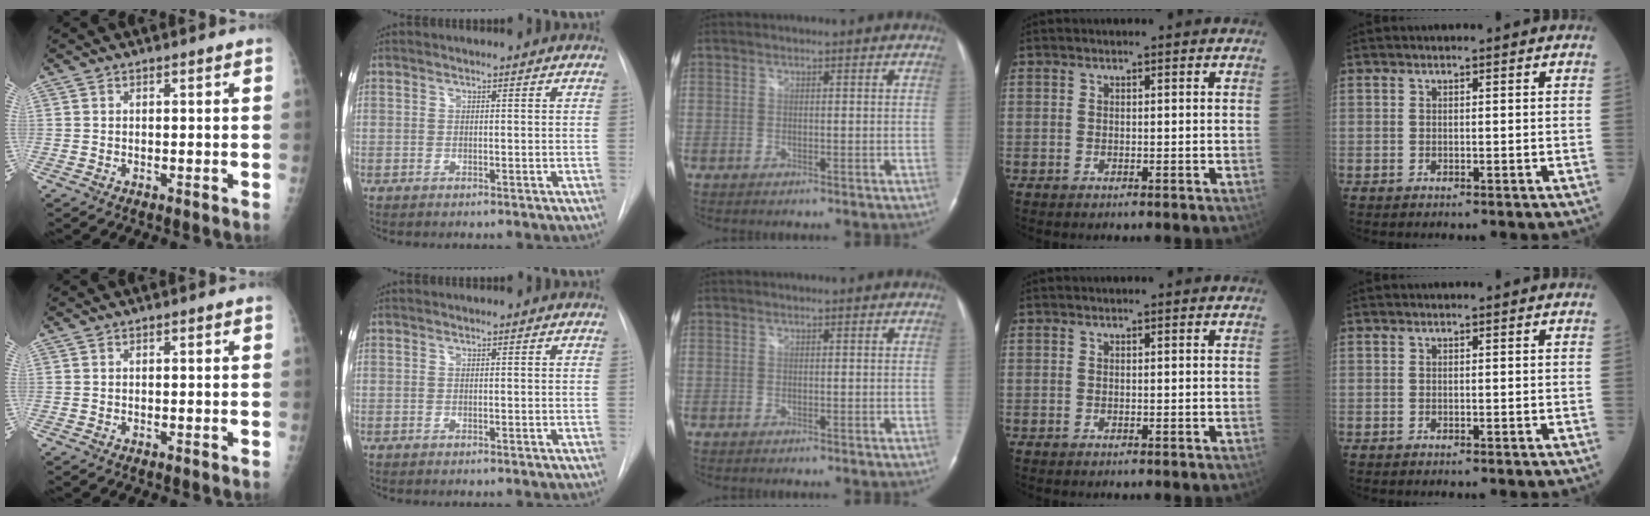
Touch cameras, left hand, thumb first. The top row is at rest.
{}